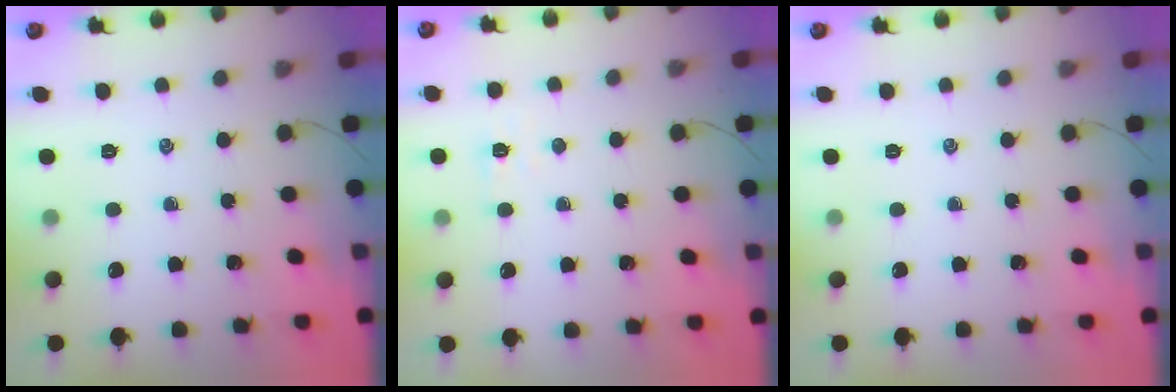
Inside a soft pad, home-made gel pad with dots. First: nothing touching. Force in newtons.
{"total": 2.3, "press": 2.1, "slide": 0.8}
{"total": 0.0}